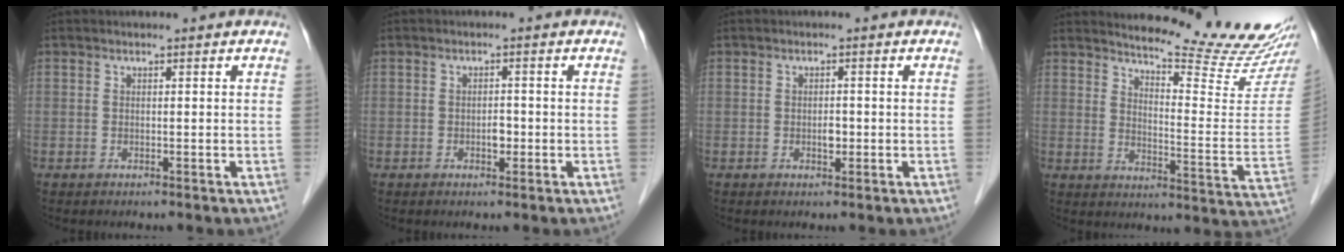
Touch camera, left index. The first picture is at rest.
{"total": 1.5, "force": [-0.5, 0.9, 1.1], "torque": [-0.017, 0.003, -0.008]}
{"total": 1.3, "force": [-0.3, 0.8, 1.0], "torque": [-0.017, 0.001, -0.004]}
{"total": 18.2, "force": [17.2, -0.3, 5.9], "torque": [-0.089, -0.113, 0.209]}